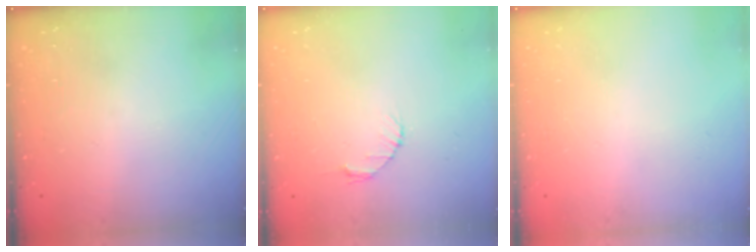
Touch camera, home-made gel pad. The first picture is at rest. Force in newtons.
{"total": 2.7, "press": 2.7, "slide": 0.4}
{"total": 0.0}